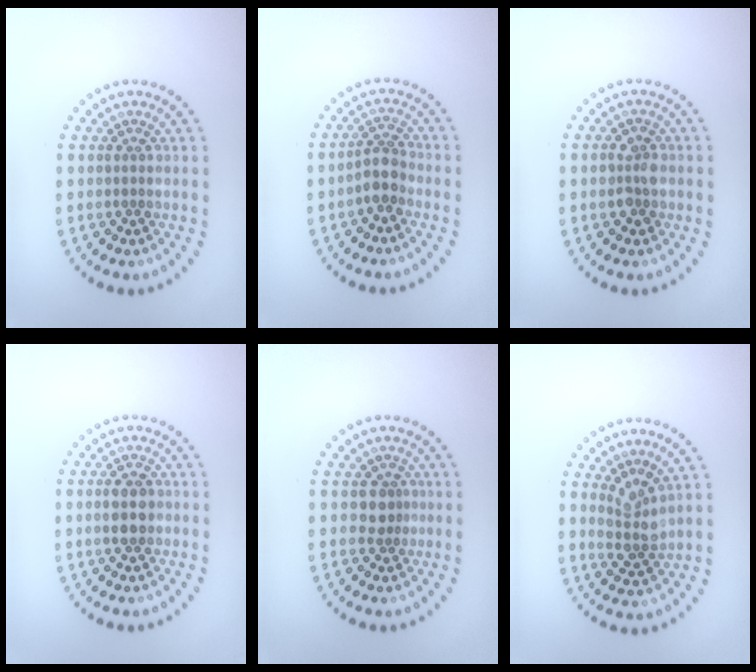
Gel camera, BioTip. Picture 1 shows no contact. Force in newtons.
{"total": 2.5, "press": 2.1, "slide": 1.3}
{"total": 1.9, "press": 1.9, "slide": 0.5}
{"total": 2.8, "press": 2.8, "slide": 0.1}
{"total": 1.9, "press": 1.6, "slide": 1.0}
{"total": 2.4, "press": 2.0, "slide": 1.4}